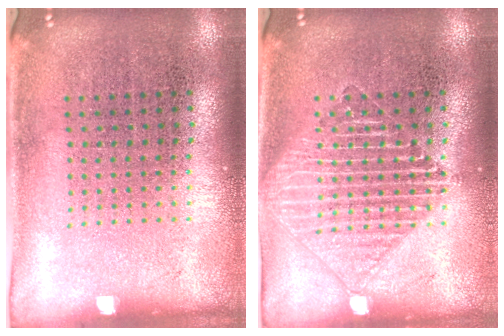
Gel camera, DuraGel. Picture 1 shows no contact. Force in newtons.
{"total": 2.8, "press": 2.8, "slide": 0.5}